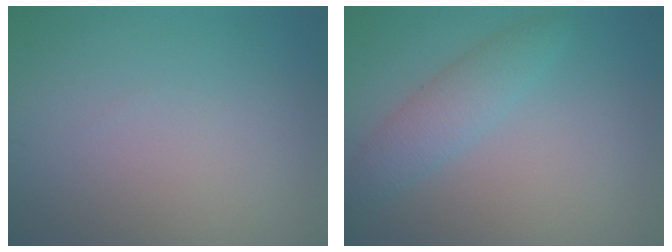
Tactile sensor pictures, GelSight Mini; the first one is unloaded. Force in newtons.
{"total": 2.8, "press": 2.8, "slide": 0.2}